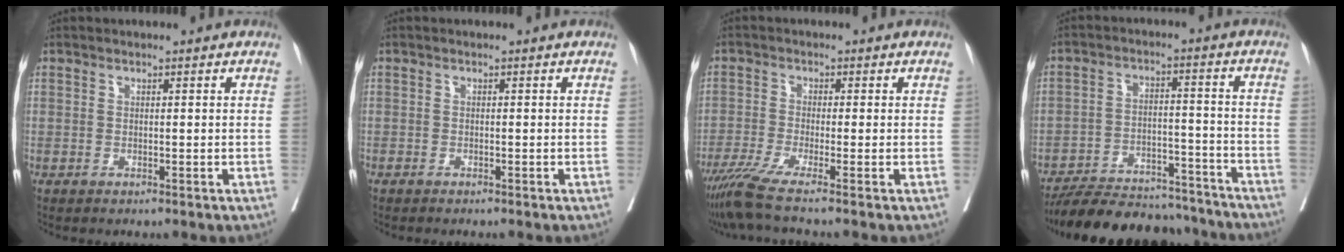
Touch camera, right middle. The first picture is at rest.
{"total": 0.6, "force": [-0.5, 0.1, 0.2], "torque": [-0.007, -0.001, -0.011]}
{"total": 6.8, "force": [-5.2, -1.3, 4.2], "torque": [-0.072, -0.025, -0.095]}
{"total": 18.1, "force": [-16.6, 5.0, 5.1], "torque": [-0.091, 0.008, -0.240]}